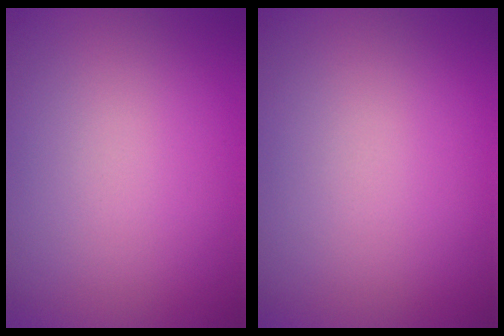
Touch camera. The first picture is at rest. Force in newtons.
{"total": 0.0}